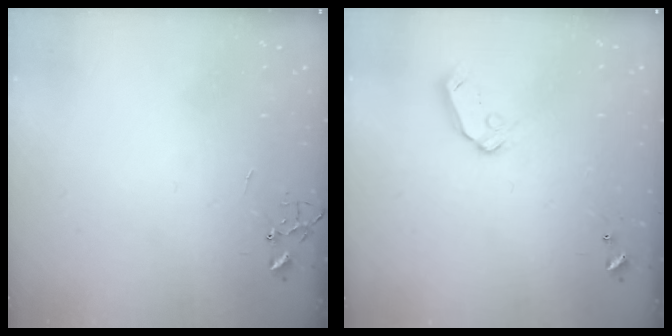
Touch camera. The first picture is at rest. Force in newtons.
{"total": 7.1, "press": 7.1, "slide": 0.8}